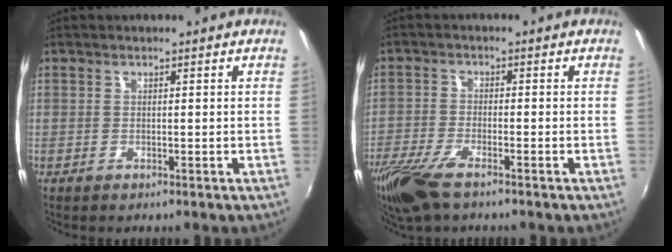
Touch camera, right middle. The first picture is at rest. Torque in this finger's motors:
{"motor_torque": [0.55, -0.53, 0.16, 0.10]}